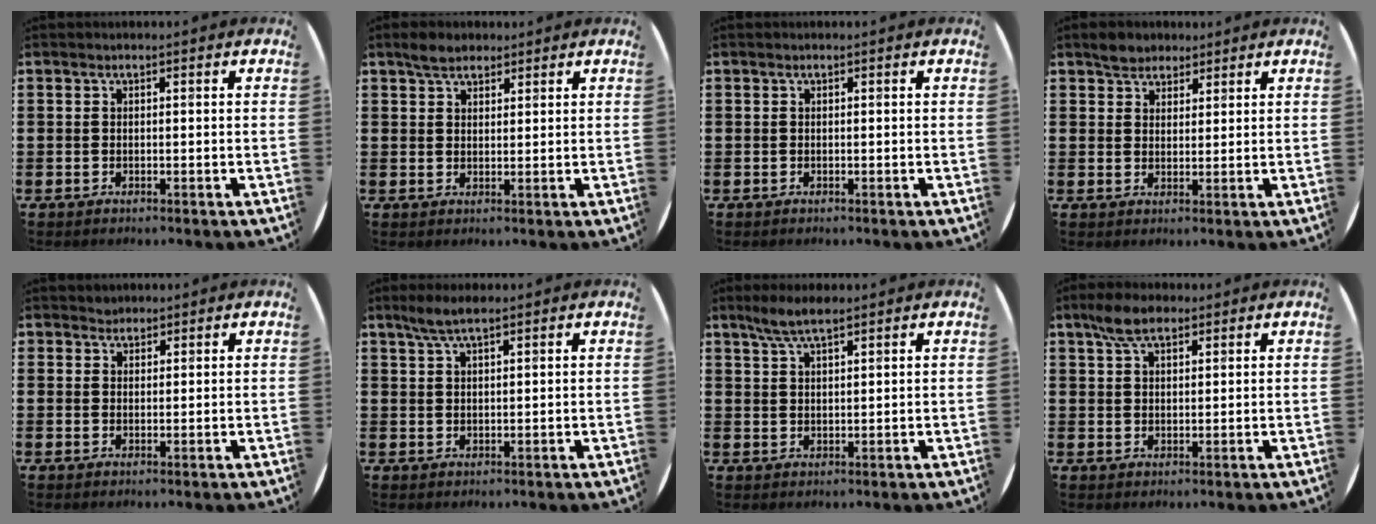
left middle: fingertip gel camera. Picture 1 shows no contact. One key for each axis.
{"total": 2.9, "fx": 2.5, "fy": 1.3, "fz": 0.7, "tx": -0.009, "ty": 0.005, "tz": 0.045}
{"total": 0.0}
{"total": 3.2, "fx": 2.8, "fy": 1.6, "fz": -0.2, "tx": 0.003, "ty": 0.003, "tz": 0.053}
{"total": 1.6, "fx": 1.5, "fy": 0.5, "fz": -0.3, "tx": 0.002, "ty": 0.001, "tz": 0.030}
{"total": 3.1, "fx": 2.4, "fy": 0.5, "fz": 1.9, "tx": -0.041, "ty": 0.004, "tz": 0.043}
{"total": 4.0, "fx": 3.2, "fy": 0.7, "fz": 2.3, "tx": -0.051, "ty": 0.002, "tz": 0.058}
{"total": 5.0, "fx": 3.7, "fy": 2.2, "fz": 2.5, "tx": -0.048, "ty": 0.002, "tz": 0.067}